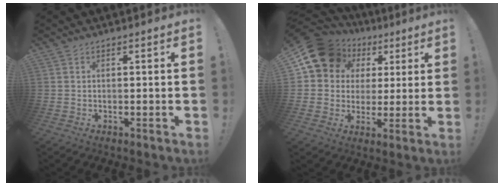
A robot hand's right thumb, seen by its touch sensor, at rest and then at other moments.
{"total": 14.7, "force": [6.7, 11.7, 5.9], "torque": [-0.089, -0.034, 0.137]}